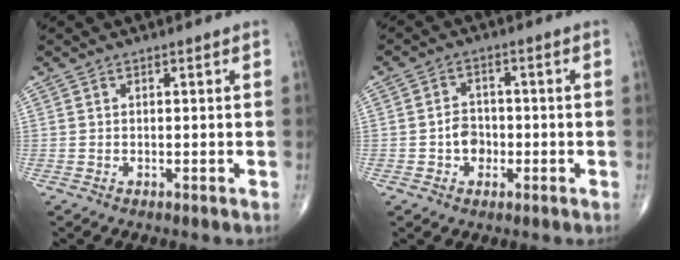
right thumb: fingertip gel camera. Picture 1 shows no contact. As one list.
[{"total": 4.5, "force": [-1.1, 3.6, 2.4], "torque": [-0.016, 0.013, -0.023]}]